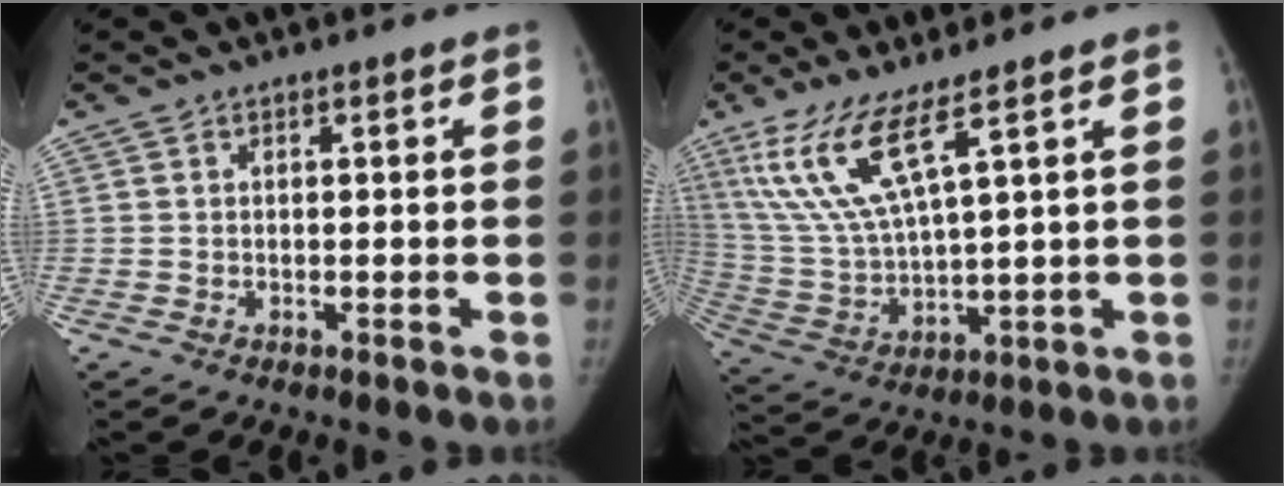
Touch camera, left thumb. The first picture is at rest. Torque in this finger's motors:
{"motor_torque": [0.12, 0.33, 1.75, -1.02, 0.17]}